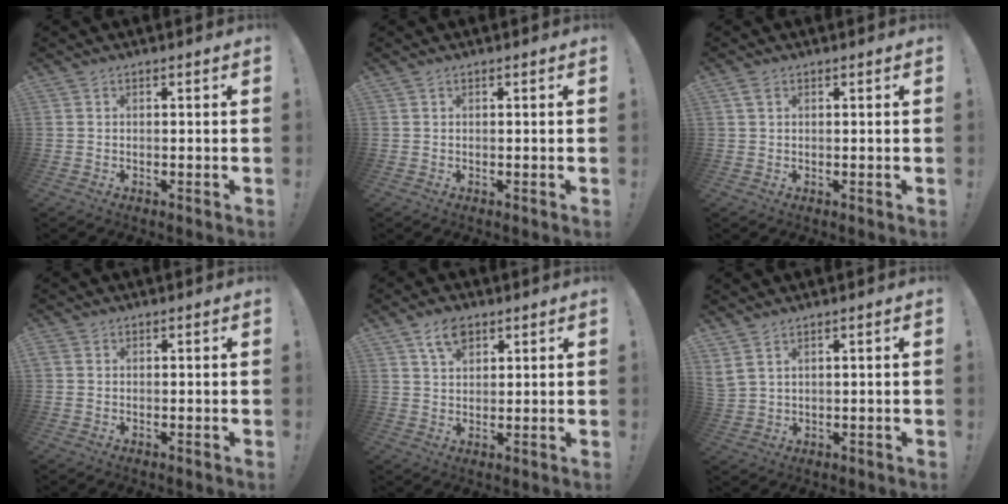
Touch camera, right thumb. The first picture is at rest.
{"total": 0.0}
{"total": 1.9, "force": [0.9, 1.0, 1.4], "torque": [-0.025, 0.001, 0.017]}
{"total": 0.8, "force": [0.1, 0.7, 0.3], "torque": [-0.014, 0.006, 0.003]}
{"total": 6.4, "force": [3.8, 3.8, 3.5], "torque": [-0.064, -0.007, 0.072]}
{"total": 3.7, "force": [2.5, 1.2, 2.4], "torque": [-0.054, -0.011, 0.050]}